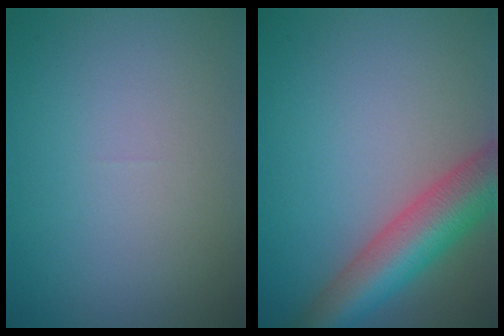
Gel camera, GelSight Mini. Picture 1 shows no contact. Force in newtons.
{"total": 7.5, "press": 7.5, "slide": 0.4}